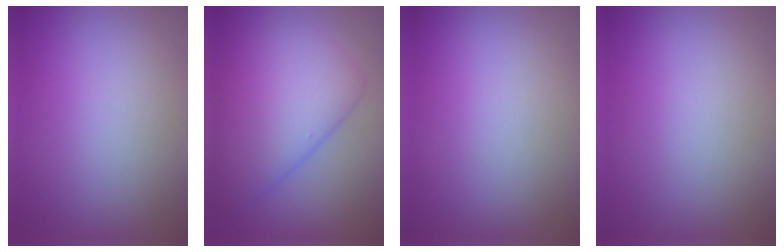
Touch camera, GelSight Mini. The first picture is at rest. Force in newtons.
{"total": 7.0, "press": 7.0, "slide": 0.3}
{"total": 0.0}
{"total": 0.0}